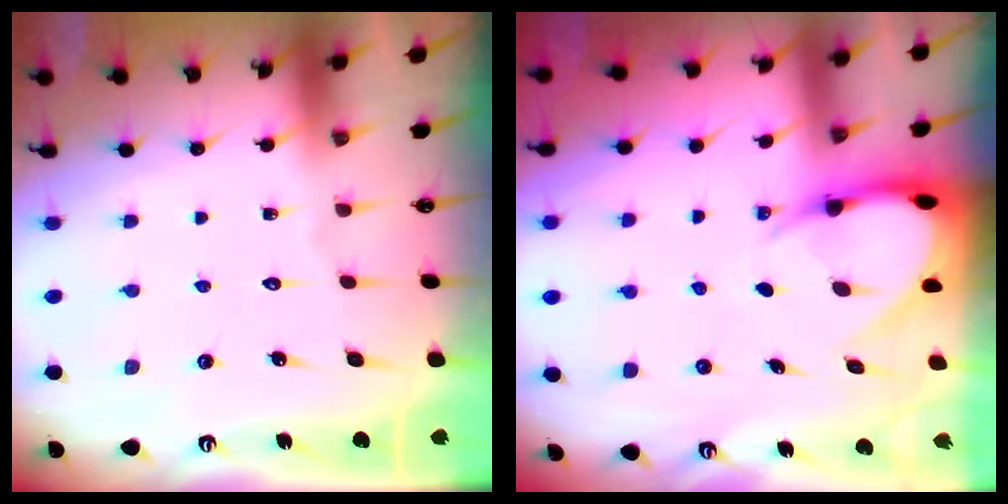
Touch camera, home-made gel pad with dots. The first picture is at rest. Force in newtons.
{"total": 6.0, "press": 6.0, "slide": 0.6}